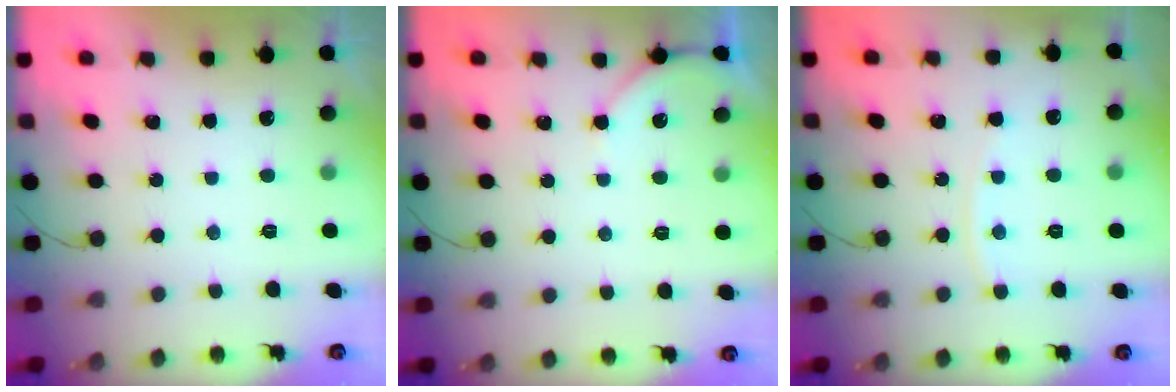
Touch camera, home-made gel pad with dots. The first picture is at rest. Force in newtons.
{"total": 3.7, "press": 3.7, "slide": 0.6}
{"total": 5.0, "press": 4.9, "slide": 0.7}